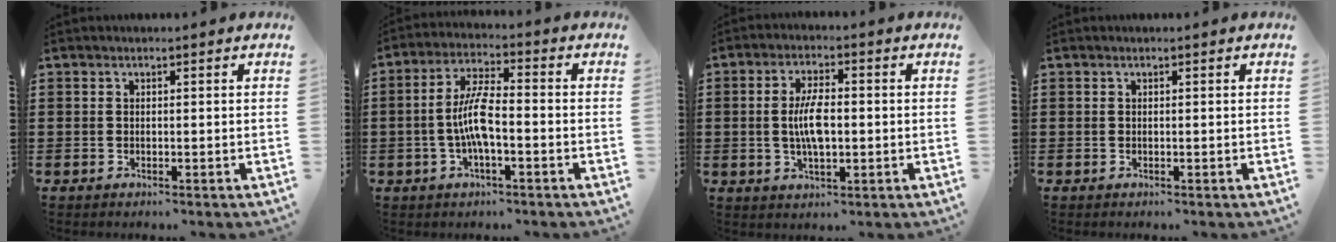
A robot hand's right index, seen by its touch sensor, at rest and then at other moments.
{"total": 7.3, "force": [-1.3, 2.2, 6.8], "torque": [-0.147, -0.002, -0.031]}
{"total": 6.4, "force": [-0.2, 2.5, 5.9], "torque": [-0.123, 0.000, -0.009]}
{"total": 0.0}